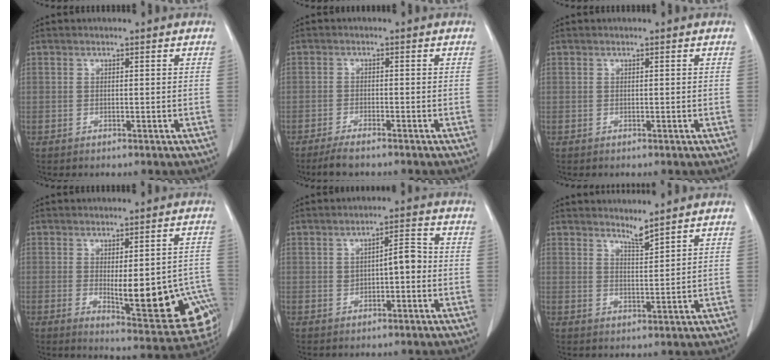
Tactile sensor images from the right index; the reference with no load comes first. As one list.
[{"total": 3.5, "force": [-3.0, 0.4, 1.8], "torque": [-0.036, -0.008, -0.052]}, {"total": 0.0}, {"total": 15.8, "force": [-3.8, 5.2, 14.4], "torque": [-0.114, 0.009, -0.027]}, {"total": 4.2, "force": [-0.1, 1.5, 3.9], "torque": [-0.058, 0.021, 0.004]}, {"total": 2.4, "force": [2.3, -0.5, 0.5], "torque": [-0.009, -0.011, 0.046]}]